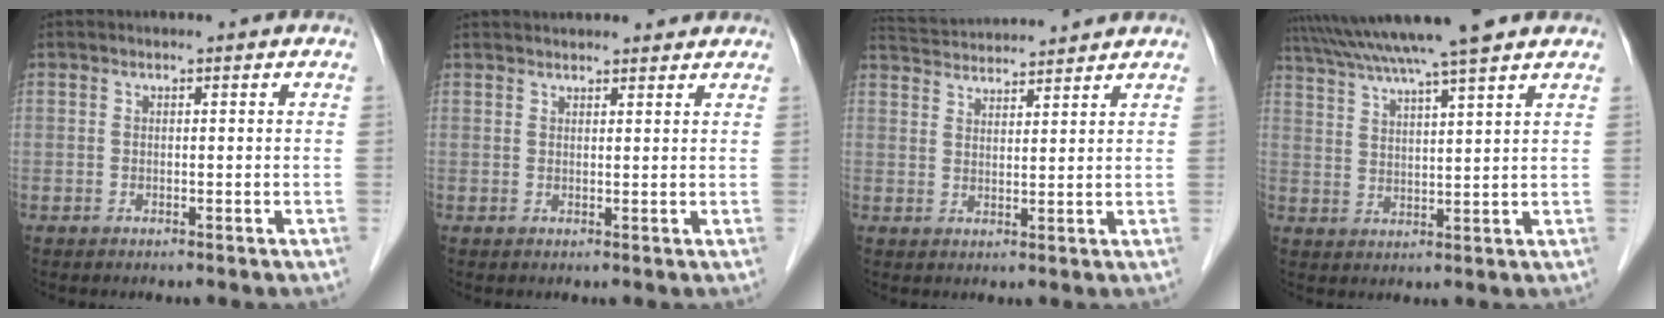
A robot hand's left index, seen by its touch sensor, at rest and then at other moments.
{"total": 8.5, "force": [7.9, 1.8, 2.7], "torque": [-0.029, 0.033, 0.096]}
{"total": 9.3, "force": [9.1, 0.1, 2.0], "torque": [-0.046, 0.034, 0.143]}
{"total": 14.4, "force": [12.1, -0.6, 7.7], "torque": [-0.140, 0.030, 0.185]}